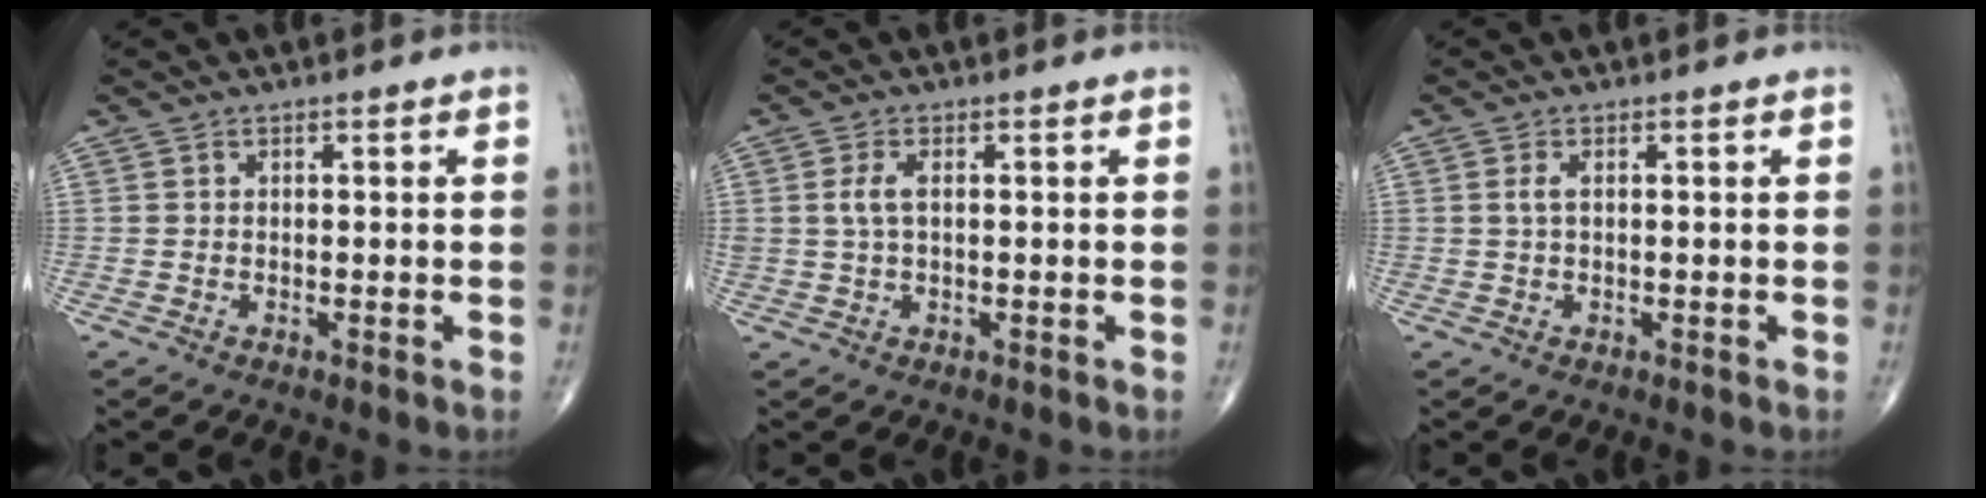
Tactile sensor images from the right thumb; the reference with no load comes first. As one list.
[{"total": 3.0, "force": [0.6, 1.3, 2.6], "torque": [-0.064, 0.005, 0.014]}, {"total": 1.4, "force": [0.3, 0.5, 1.3], "torque": [-0.038, 0.007, 0.010]}]